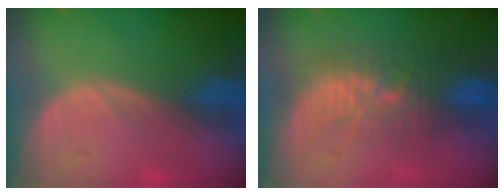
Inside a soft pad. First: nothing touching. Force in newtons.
{"total": 9.7, "press": 9.1, "slide": 3.4}